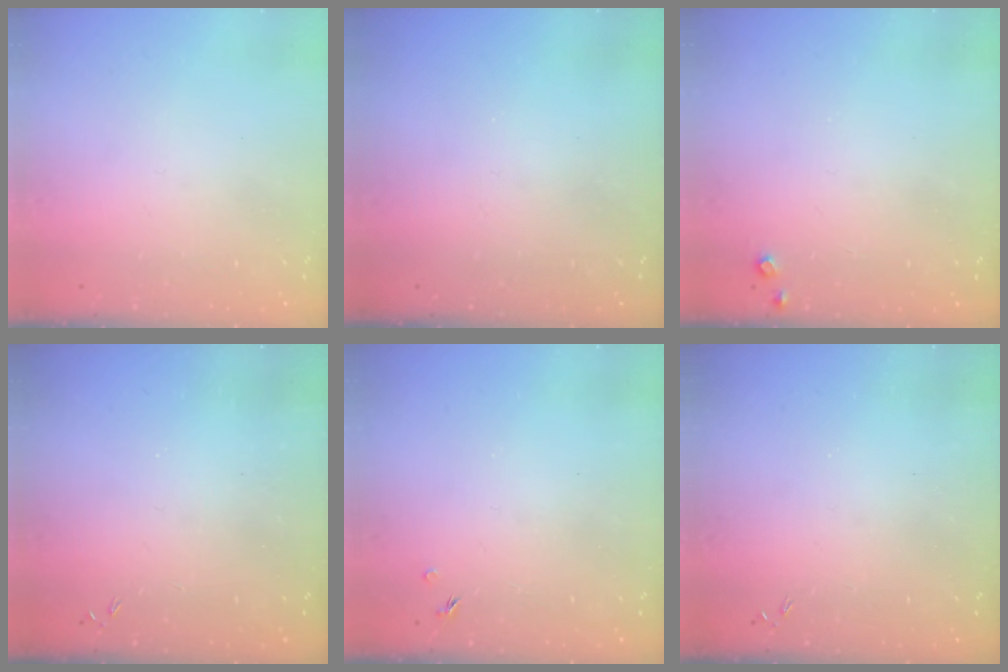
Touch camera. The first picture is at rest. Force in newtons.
{"total": 0.0}
{"total": 4.1, "press": 4.1, "slide": 0.6}
{"total": 0.0}
{"total": 1.3, "press": 1.3, "slide": 0.3}
{"total": 0.0}